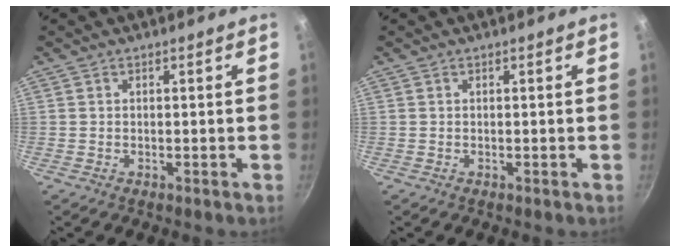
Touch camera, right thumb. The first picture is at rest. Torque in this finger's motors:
{"motor_torque": [0.01, 0.01, 0.00, 0.00, 0.00]}